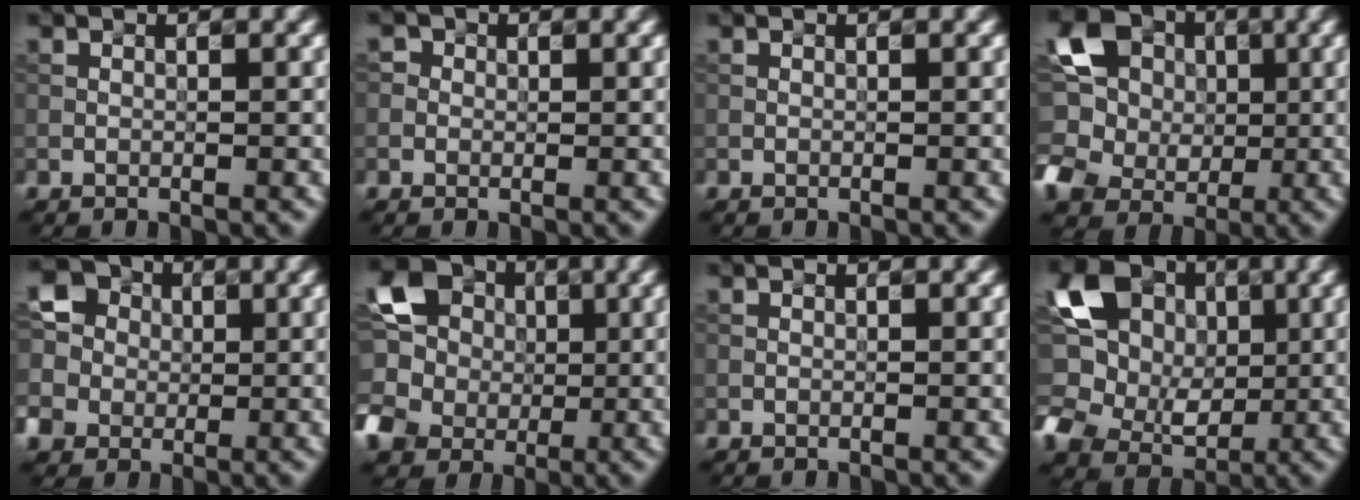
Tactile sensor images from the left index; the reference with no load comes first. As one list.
[{"total": 0.6, "force": [0.2, 0.6, -0.2], "torque": [0.004, 0.002, 0.001]}, {"total": 0.0}, {"total": 8.4, "force": [1.6, 7.3, 4.0], "torque": [-0.094, 0.011, 0.020]}, {"total": 5.8, "force": [-0.5, 5.6, 1.3], "torque": [-0.054, 0.021, -0.021]}, {"total": 10.0, "force": [1.1, 9.1, 4.0], "torque": [-0.111, 0.012, -0.004]}, {"total": 0.0}, {"total": 11.2, "force": [2.3, 9.2, 6.0], "torque": [-0.129, 0.015, 0.031]}]